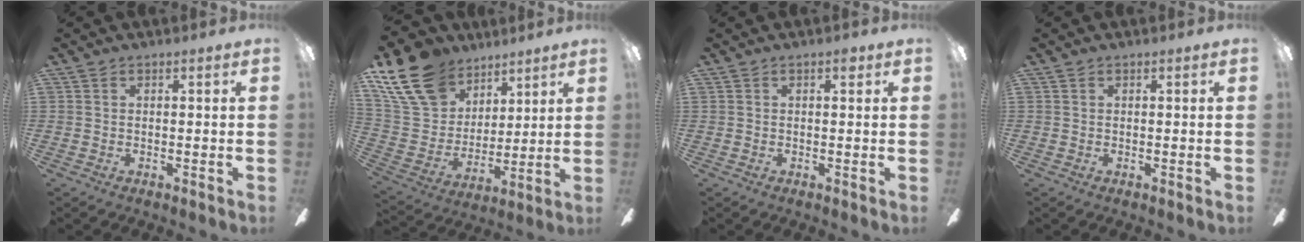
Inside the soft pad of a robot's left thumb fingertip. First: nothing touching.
{"total": 21.3, "force": [13.1, 13.6, 9.9], "torque": [-0.219, -0.058, 0.248]}
{"total": 1.3, "force": [0.7, 0.6, 0.8], "torque": [-0.009, 0.001, 0.010]}
{"total": 0.0}